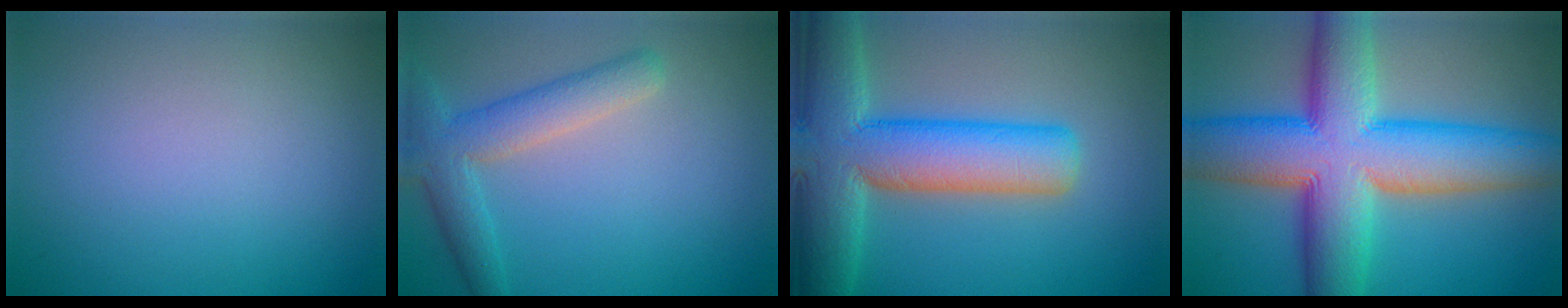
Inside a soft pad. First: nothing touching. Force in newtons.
{"total": 4.5, "press": 4.5, "slide": 0.3}
{"total": 10.9, "press": 10.9, "slide": 0.7}
{"total": 14.2, "press": 14.2, "slide": 0.2}